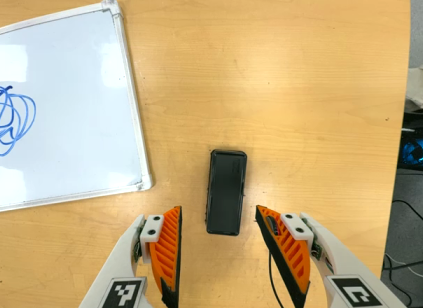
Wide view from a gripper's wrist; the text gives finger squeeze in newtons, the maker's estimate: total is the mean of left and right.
{"total": 0.0}